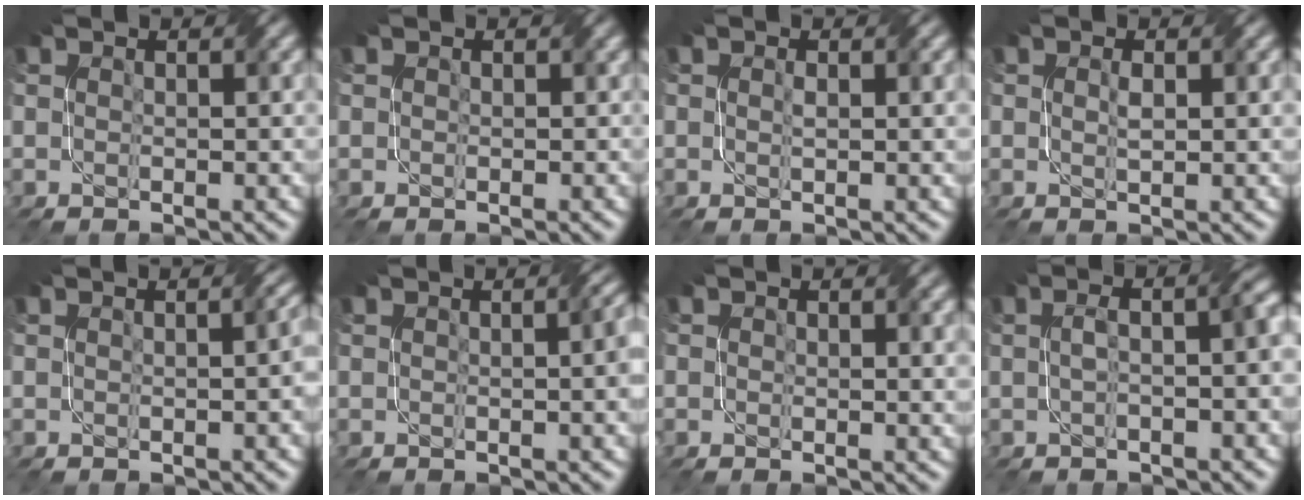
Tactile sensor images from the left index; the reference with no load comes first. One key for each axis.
{"total": 0.6, "fx": 0.3, "fy": 0.5, "fz": 0.1, "tx": 0.002, "ty": -0.002, "tz": 0.002}
{"total": 1.1, "fx": 0.2, "fy": 0.5, "fz": 1.0, "tx": -0.015, "ty": -0.002, "tz": 0.006}
{"total": 1.4, "fx": 0.2, "fy": 0.6, "fz": 1.2, "tx": -0.020, "ty": -0.002, "tz": 0.007}
{"total": 2.4, "fx": 0.1, "fy": 1.0, "fz": 2.1, "tx": -0.011, "ty": 0.007, "tz": 0.003}
{"total": 3.1, "fx": 0.2, "fy": 1.0, "fz": 2.9, "tx": -0.022, "ty": 0.011, "tz": 0.002}
{"total": 1.1, "fx": 0.6, "fy": 0.6, "fz": 0.7, "tx": -0.007, "ty": -0.005, "tz": 0.010}
{"total": 4.6, "fx": -0.2, "fy": 1.9, "fz": 4.2, "tx": -0.055, "ty": 0.009, "tz": 0.001}